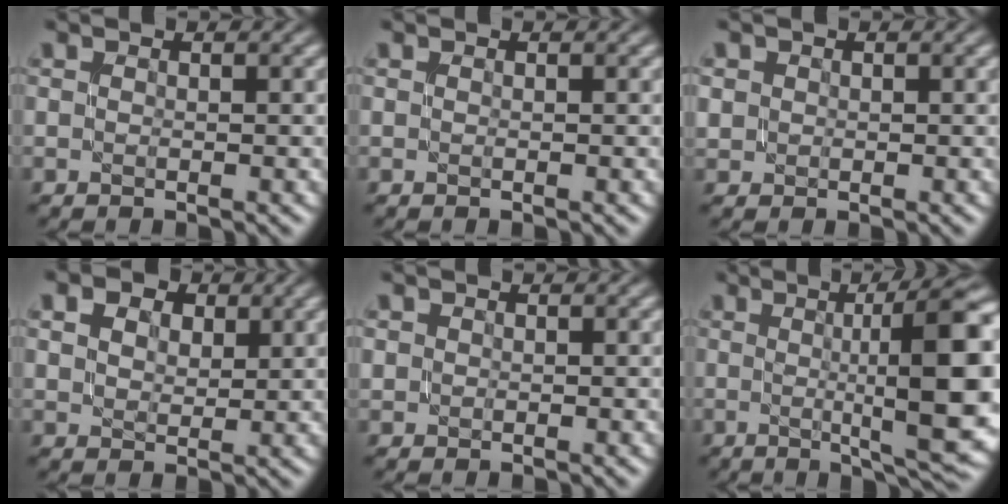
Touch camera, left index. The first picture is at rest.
{"total": 0.0}
{"total": 1.0, "force": [0.2, 1.0, 0.1], "torque": [0.002, -0.004, 0.007]}
{"total": 5.7, "force": [3.3, 3.5, 3.1], "torque": [-0.069, 0.014, 0.041]}
{"total": 0.6, "force": [0.1, 0.6, 0.0], "torque": [0.005, -0.003, 0.004]}
{"total": 14.1, "force": [0.9, 3.1, 13.7], "torque": [-0.158, 0.000, 0.023]}